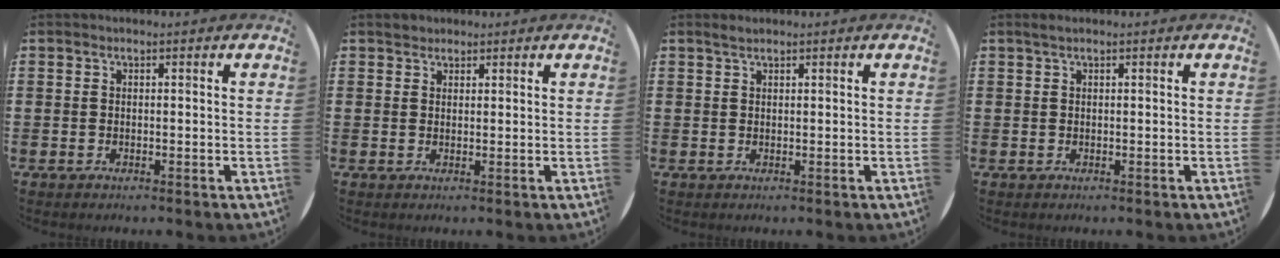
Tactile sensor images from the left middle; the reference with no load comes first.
{"total": 1.4, "force": [1.3, 0.5, -0.1], "torque": [0.008, 0.000, 0.024]}
{"total": 0.9, "force": [0.8, 0.1, 0.4], "torque": [-0.008, 0.002, 0.015]}
{"total": 0.5, "force": [0.3, 0.0, 0.4], "torque": [-0.008, 0.002, 0.006]}